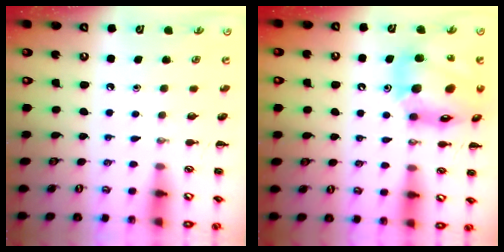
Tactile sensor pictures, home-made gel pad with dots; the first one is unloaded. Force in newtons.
{"total": 18.2, "press": 17.6, "slide": 4.8}